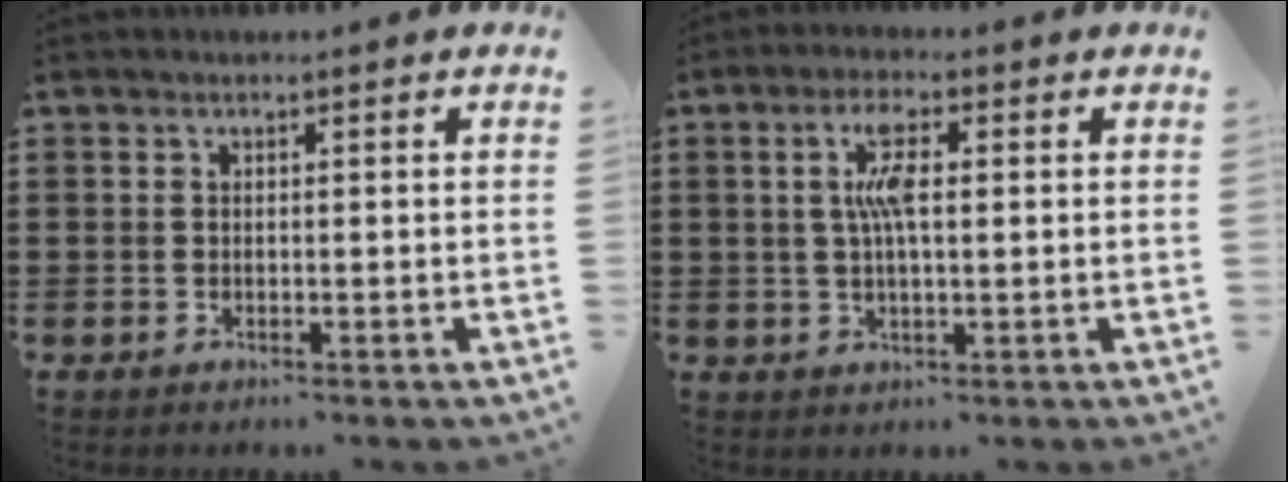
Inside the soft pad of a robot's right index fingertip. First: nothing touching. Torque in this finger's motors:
{"motor_torque": [0.41, -0.18, 0.20, 0.11]}